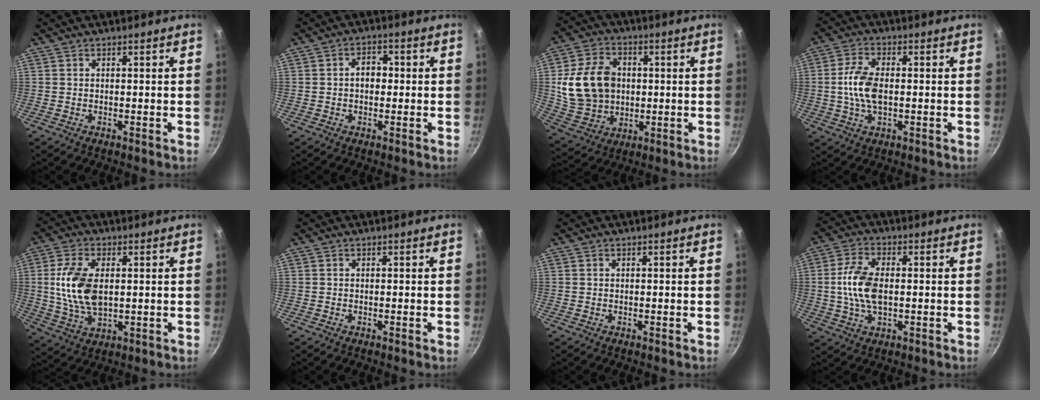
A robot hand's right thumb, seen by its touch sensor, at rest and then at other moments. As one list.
[{"total": 3.8, "force": [-0.1, 2.8, 2.6], "torque": [-0.015, 0.013, -0.004]}, {"total": 16.2, "force": [1.4, 12.5, 10.2], "torque": [-0.172, 0.007, 0.037]}, {"total": 8.1, "force": [-0.3, 4.5, 6.8], "torque": [-0.134, 0.012, -0.011]}, {"total": 11.9, "force": [1.2, 6.7, 9.8], "torque": [-0.187, -0.005, 0.024]}, {"total": 0.0}, {"total": 0.0}, {"total": 9.5, "force": [-0.1, 5.3, 7.9], "torque": [-0.154, 0.014, -0.008]}]